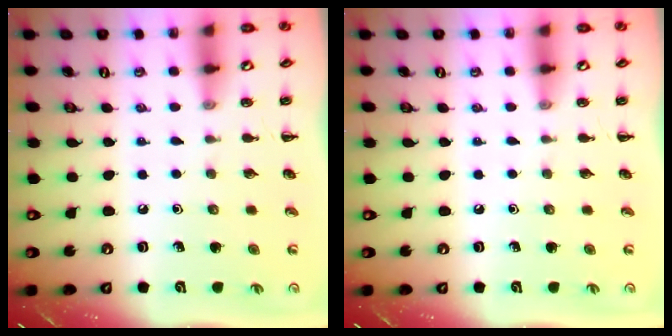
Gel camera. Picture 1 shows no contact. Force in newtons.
{"total": 0.0}